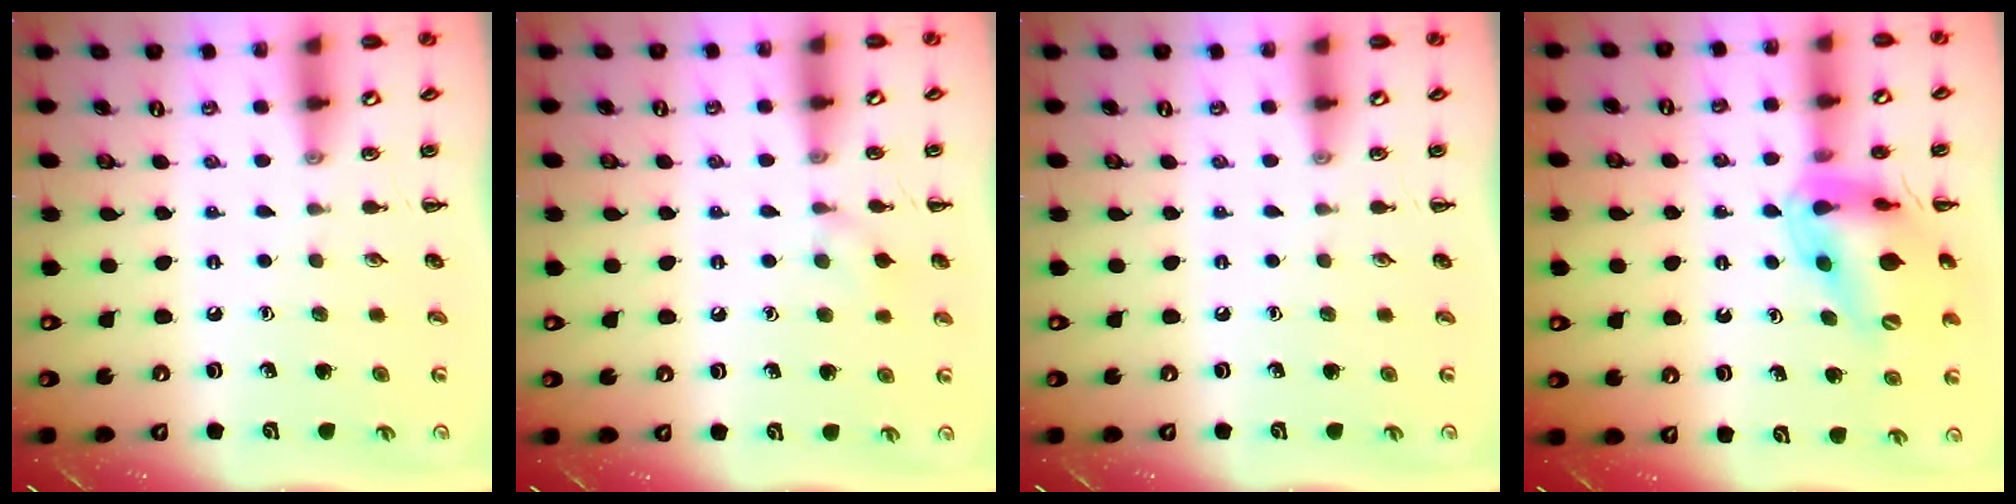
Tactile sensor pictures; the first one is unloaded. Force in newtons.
{"total": 6.4, "press": 6.1, "slide": 1.9}
{"total": 0.0}
{"total": 14.3, "press": 13.8, "slide": 3.6}